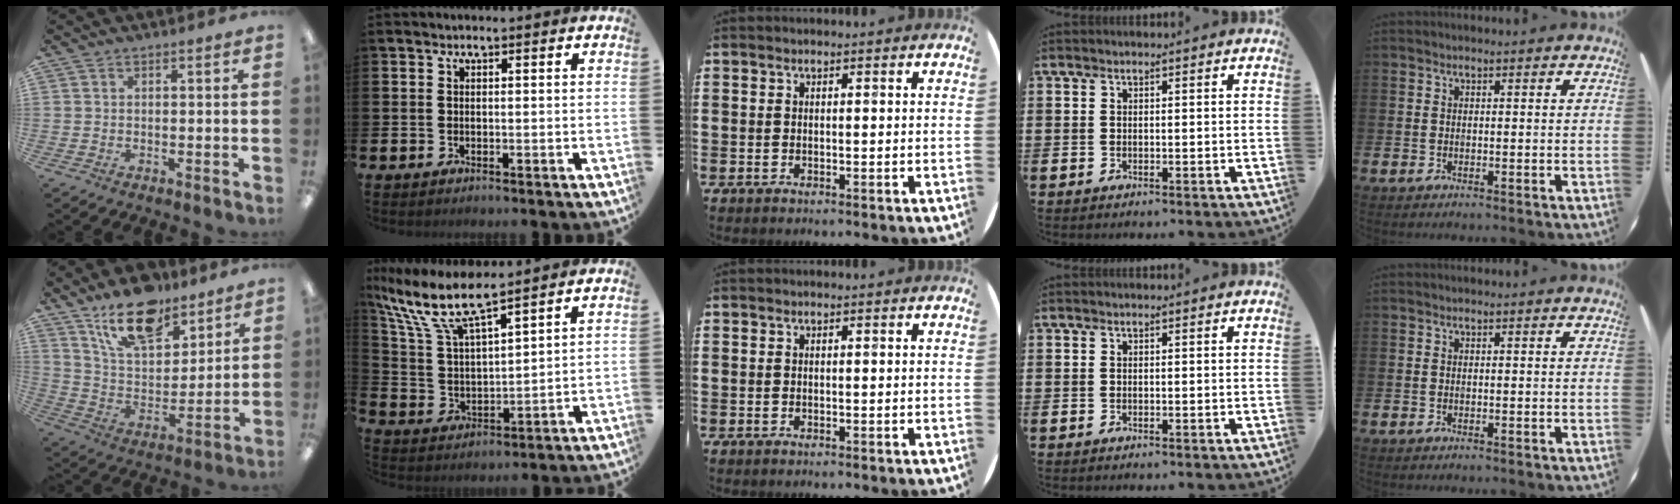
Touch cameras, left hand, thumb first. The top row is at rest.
{"thumb": {"total": 16.8, "force": [12.3, 7.9, 8.4], "torque": [-0.143, -0.062, 0.220]}, "index": {"total": 9.5, "force": [8.0, 1.8, 4.9], "torque": [-0.133, -0.036, 0.139]}}